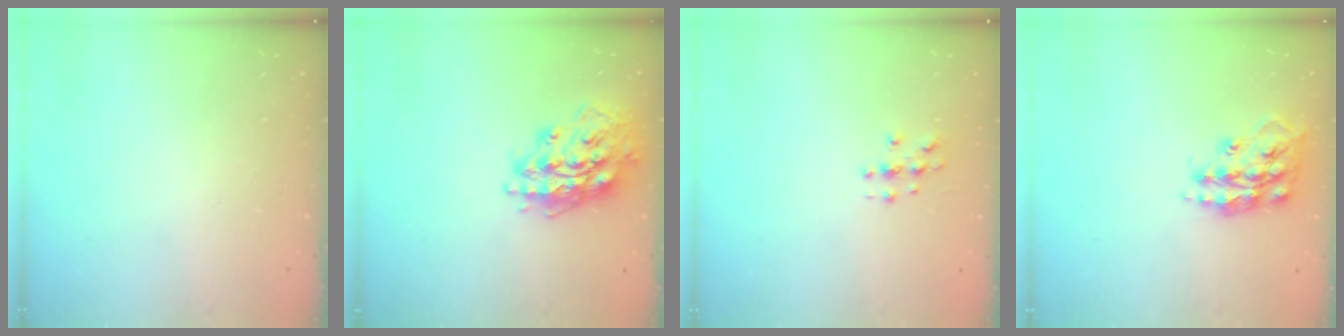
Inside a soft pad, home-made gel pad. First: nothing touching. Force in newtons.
{"total": 17.5, "press": 17.5, "slide": 0.9}
{"total": 2.8, "press": 2.8, "slide": 0.3}
{"total": 16.0, "press": 16.0, "slide": 1.2}